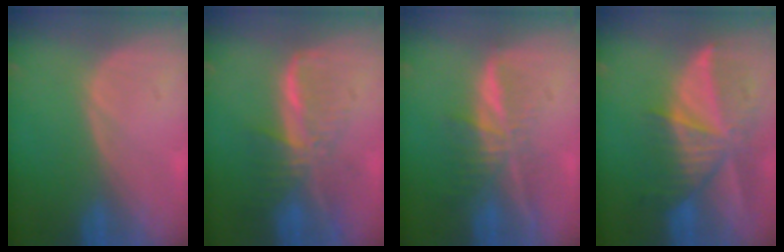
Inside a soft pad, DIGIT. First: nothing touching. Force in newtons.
{"total": 8.2, "press": 7.0, "slide": 4.2}
{"total": 6.9, "press": 5.8, "slide": 3.6}
{"total": 9.8, "press": 8.6, "slide": 4.7}